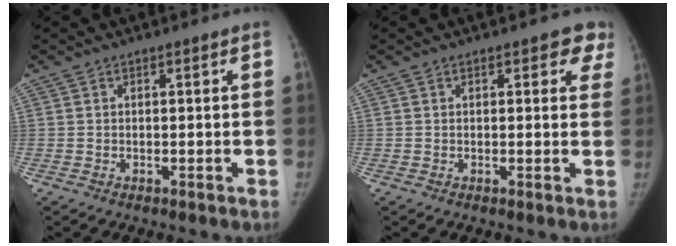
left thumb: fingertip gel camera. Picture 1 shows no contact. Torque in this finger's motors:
{"motor_torque": [0.46, -0.15, 0.67, -0.28, 0.09]}